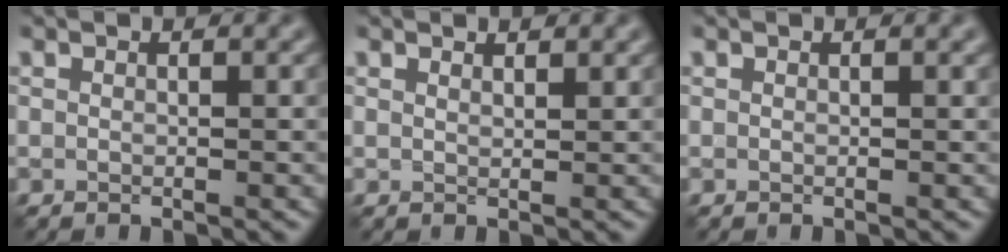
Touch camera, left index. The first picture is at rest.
{"total": 1.0, "force": [0.9, 0.1, 0.2], "torque": [-0.006, 0.001, 0.017]}
{"total": 0.7, "force": [0.5, 0.0, 0.6], "torque": [-0.007, 0.004, 0.006]}